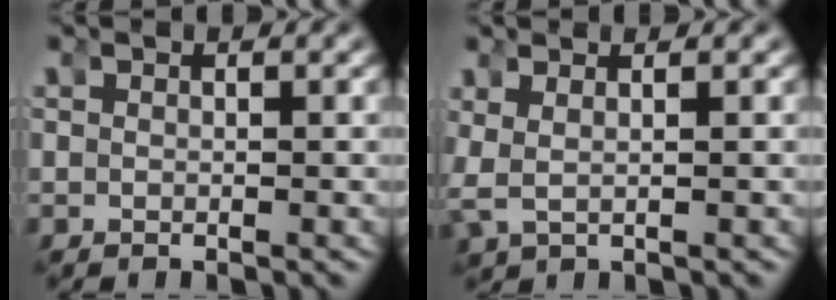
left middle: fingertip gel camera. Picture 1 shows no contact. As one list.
[{"total": 3.8, "force": [0.6, 3.1, 2.1], "torque": [-0.071, -0.008, 0.007]}]